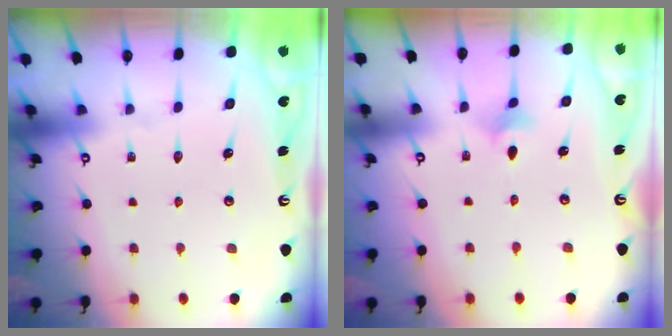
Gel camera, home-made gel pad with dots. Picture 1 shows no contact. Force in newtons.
{"total": 2.8, "press": 2.8, "slide": 0.5}